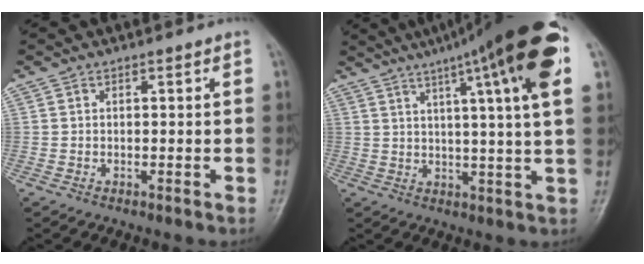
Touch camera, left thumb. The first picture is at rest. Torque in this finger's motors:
{"motor_torque": [0.72, 0.30, 1.91, -0.86, 0.13]}